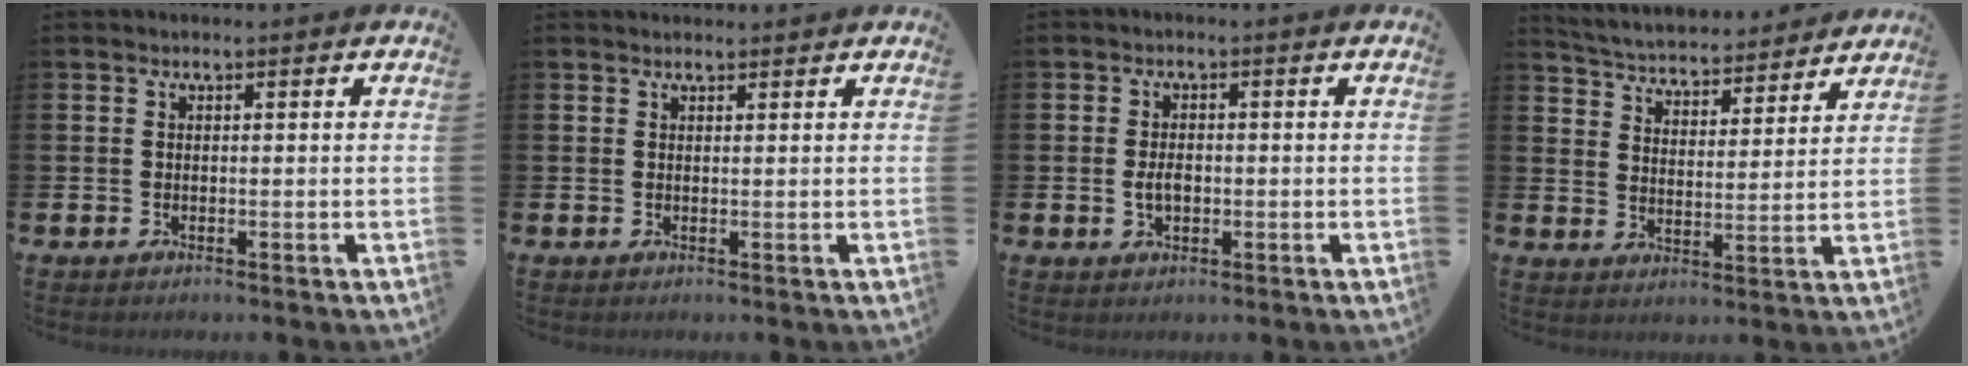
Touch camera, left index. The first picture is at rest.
{"total": 0.8, "force": [0.8, 0.1, 0.1], "torque": [0.009, -0.004, 0.012]}
{"total": 2.4, "force": [-0.2, 1.5, 1.9], "torque": [-0.023, 0.000, -0.008]}
{"total": 4.7, "force": [4.7, 0.9, 0.2], "torque": [-0.033, -0.041, 0.077]}